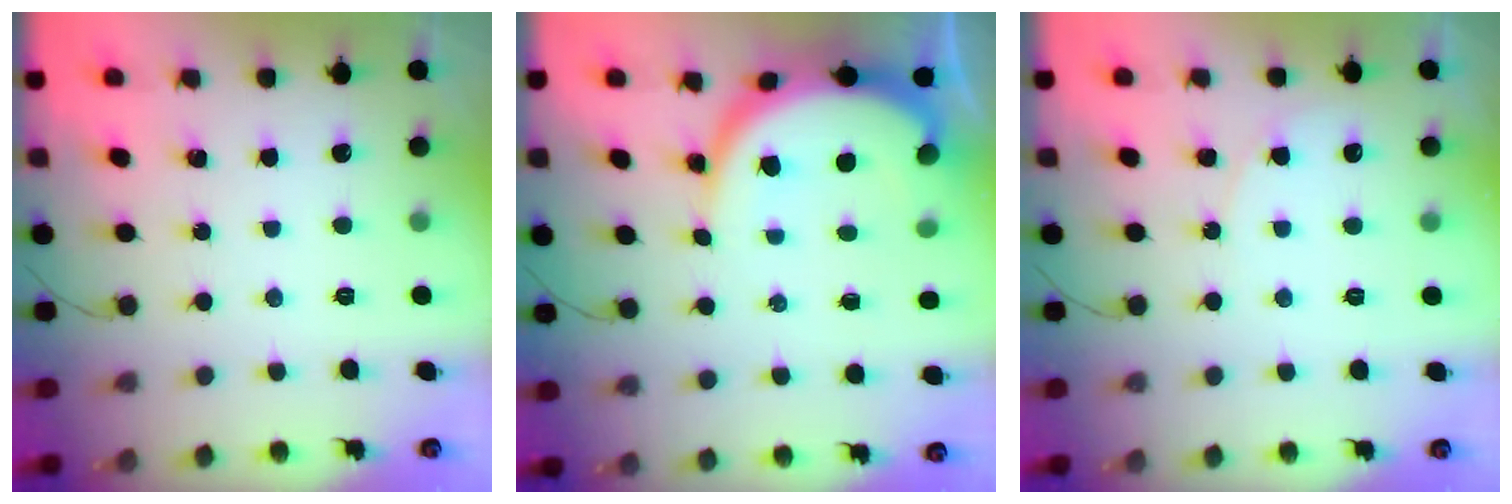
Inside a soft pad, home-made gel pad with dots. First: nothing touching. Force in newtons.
{"total": 9.8, "press": 9.7, "slide": 0.7}
{"total": 3.4, "press": 3.4, "slide": 0.4}